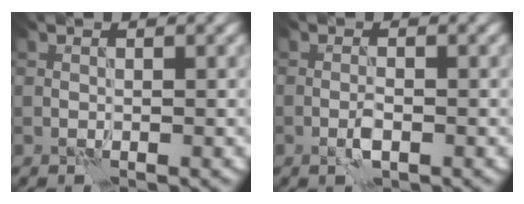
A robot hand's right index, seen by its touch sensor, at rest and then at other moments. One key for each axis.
{"total": 1.4, "fx": -0.7, "fy": 0.3, "fz": 1.2, "tx": -0.025, "ty": 0.002, "tz": -0.016}